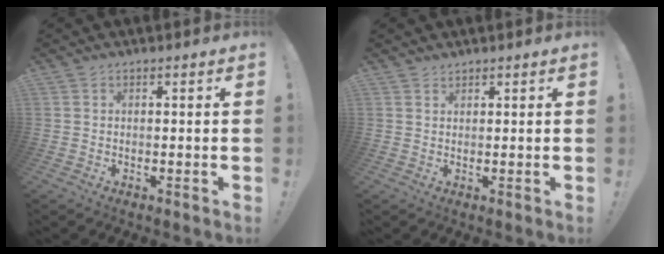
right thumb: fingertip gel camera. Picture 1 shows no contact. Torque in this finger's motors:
{"motor_torque": [-0.30, -0.16, 0.01, -0.12, 0.01]}